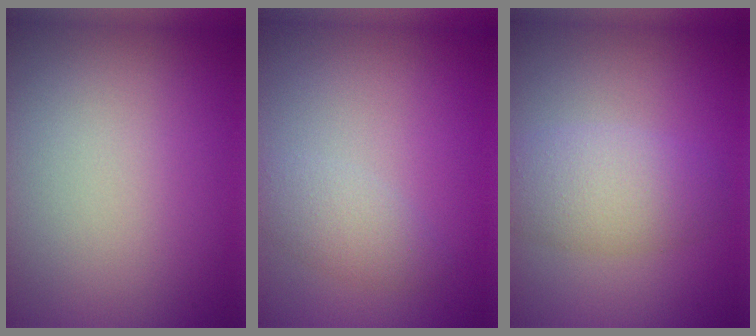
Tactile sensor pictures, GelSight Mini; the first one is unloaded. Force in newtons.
{"total": 2.2, "press": 2.2, "slide": 0.1}
{"total": 4.0, "press": 4.0, "slide": 0.1}